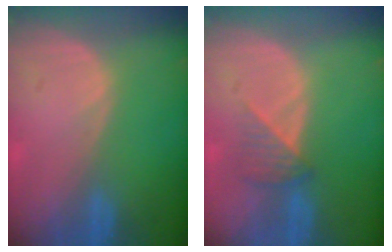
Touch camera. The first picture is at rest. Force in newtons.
{"total": 3.2, "press": 3.0, "slide": 1.1}